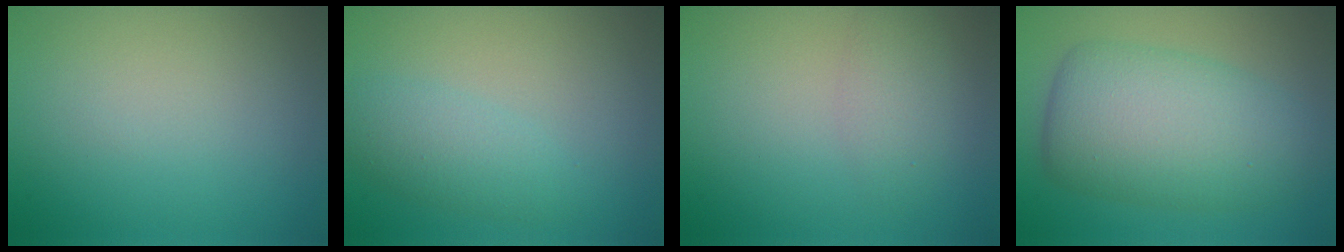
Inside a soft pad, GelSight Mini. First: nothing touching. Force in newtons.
{"total": 2.8, "press": 2.8, "slide": 0.1}
{"total": 1.9, "press": 1.9, "slide": 0.1}
{"total": 7.7, "press": 7.7, "slide": 0.1}